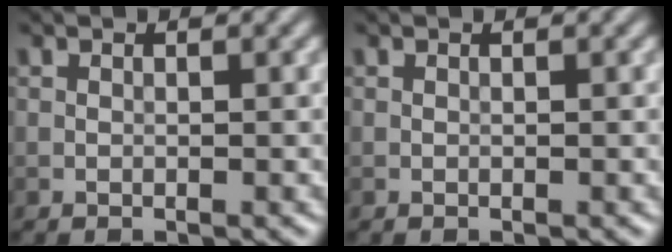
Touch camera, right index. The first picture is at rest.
{"total": 0.0}